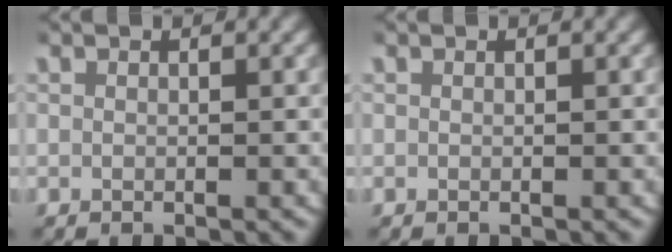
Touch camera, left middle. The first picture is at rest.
{"total": 0.0}